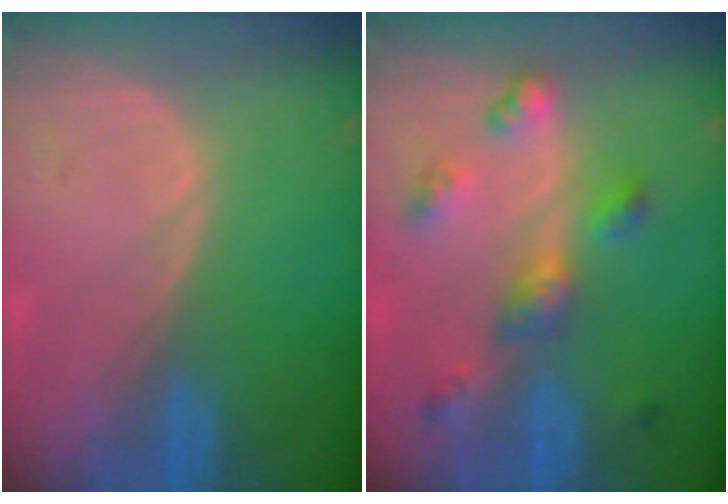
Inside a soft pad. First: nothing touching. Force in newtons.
{"total": 6.3, "press": 5.7, "slide": 2.6}